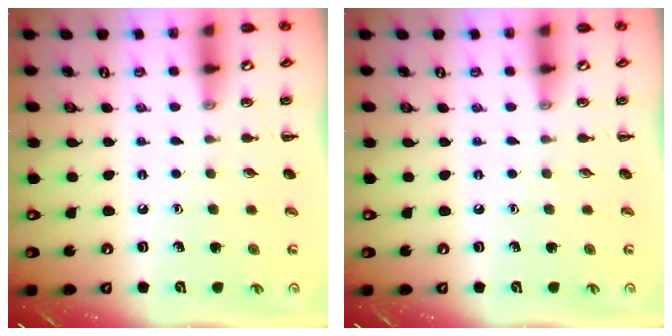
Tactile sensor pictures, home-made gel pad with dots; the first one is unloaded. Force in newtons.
{"total": 0.0}